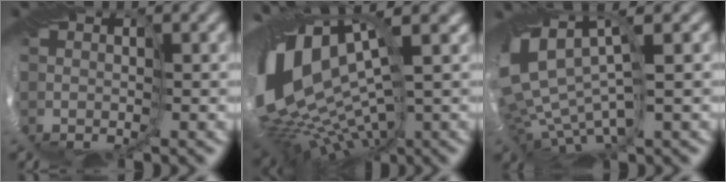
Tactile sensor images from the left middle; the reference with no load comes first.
{"total": 16.1, "force": [1.6, 8.2, 13.8], "torque": [-0.271, -0.012, 0.047]}
{"total": 7.7, "force": [1.5, 4.1, 6.3], "torque": [-0.142, -0.006, 0.061]}